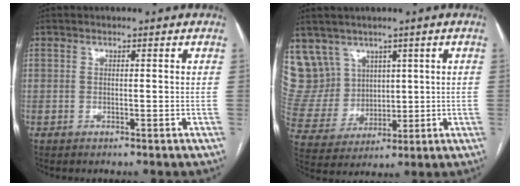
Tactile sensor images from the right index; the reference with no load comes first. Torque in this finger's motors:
{"motor_torque": [-0.61, 0.58, -0.15, -0.03]}